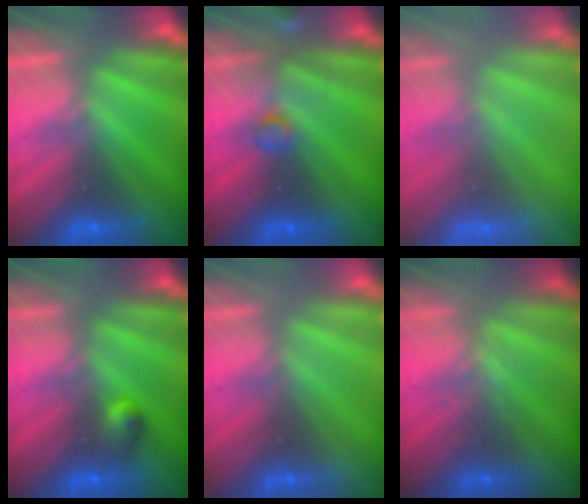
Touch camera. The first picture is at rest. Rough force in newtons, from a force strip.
{"total": 2.9}
{"total": 6.8}
{"total": 2.7}
{"total": 2.9}
{"total": 2.5}